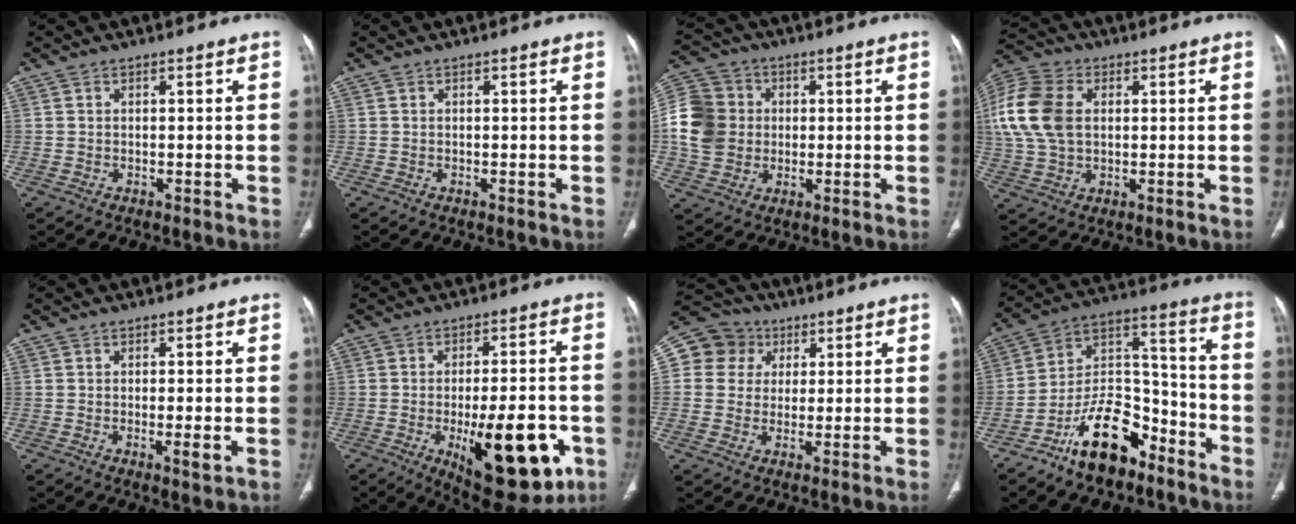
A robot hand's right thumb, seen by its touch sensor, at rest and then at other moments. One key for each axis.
{"total": 0.0}
{"total": 12.5, "fx": 0.2, "fy": 11.0, "fz": 5.9, "tx": -0.113, "ty": 0.018, "tz": 0.000}
{"total": 14.9, "fx": 2.6, "fy": 10.1, "fz": 10.6, "tx": -0.240, "ty": 0.012, "tz": 0.048}
{"total": 2.5, "fx": -0.6, "fy": 0.3, "fz": 2.4, "tx": -0.044, "ty": -0.009, "tz": -0.011}
{"total": 19.8, "fx": -6.7, "fy": 8.0, "fz": 16.8, "tx": -0.190, "ty": 0.015, "tz": -0.075}
{"total": 9.9, "fx": 2.7, "fy": 9.3, "fz": 2.2, "tx": -0.024, "ty": 0.014, "tz": 0.039}
{"total": 16.0, "fx": -10.4, "fy": 8.2, "fz": 9.0, "tx": -0.117, "ty": 0.094, "tz": -0.187}